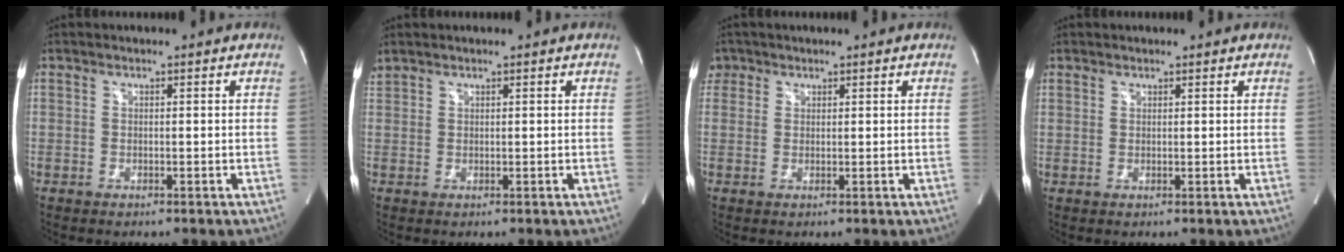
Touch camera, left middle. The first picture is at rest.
{"total": 1.4, "force": [1.4, 0.2, 0.4], "torque": [-0.021, 0.023, 0.034]}
{"total": 3.1, "force": [1.6, 2.6, 0.3], "torque": [-0.001, 0.015, 0.028]}
{"total": 1.1, "force": [0.8, 0.8, 0.0], "torque": [0.008, 0.003, 0.009]}